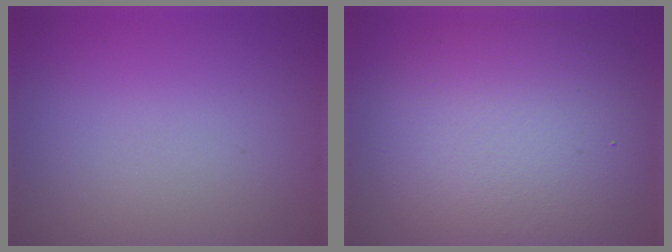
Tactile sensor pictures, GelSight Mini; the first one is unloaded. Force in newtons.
{"total": 10.7, "press": 10.6, "slide": 0.6}